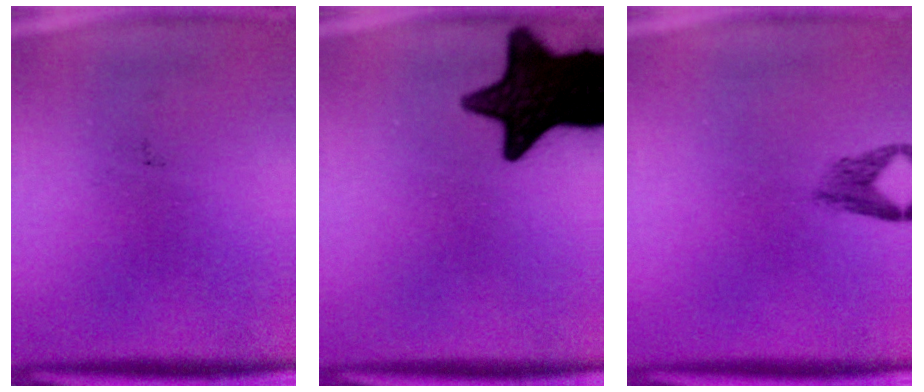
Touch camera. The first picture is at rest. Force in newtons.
{"total": 16.5}
{"total": 2.0}